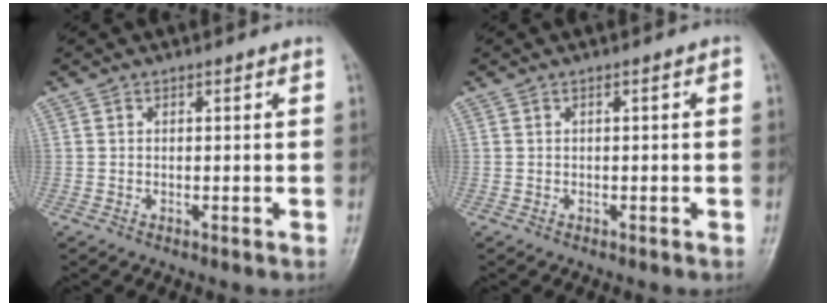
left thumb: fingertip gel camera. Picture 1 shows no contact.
{"total": 1.0, "force": [-0.1, 0.3, 0.9], "torque": [-0.013, 0.005, 0.000]}